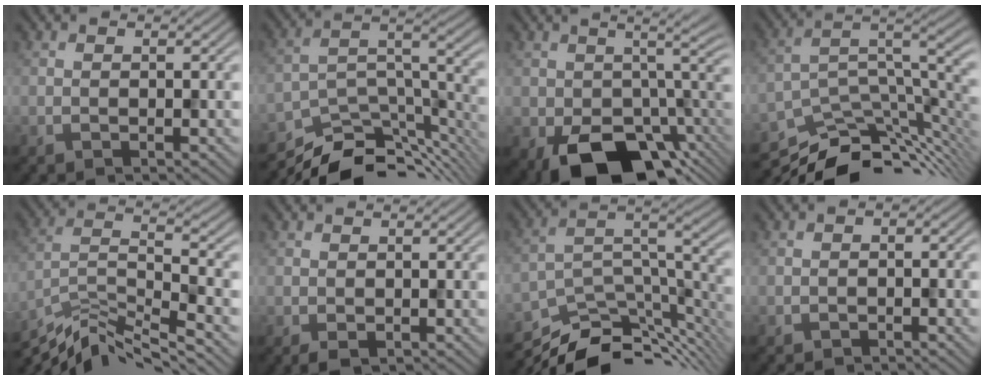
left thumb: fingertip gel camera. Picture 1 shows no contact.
{"total": 11.2, "force": [-9.2, 3.4, 5.4], "torque": [-0.096, -0.008, -0.157]}
{"total": 16.2, "force": [-4.0, 9.1, 12.9], "torque": [-0.174, -0.047, -0.020]}
{"total": 10.7, "force": [-7.8, 3.3, 6.4], "torque": [-0.108, -0.002, -0.133]}
{"total": 10.3, "force": [-8.1, 1.9, 6.1], "torque": [-0.114, 0.001, -0.156]}
{"total": 1.3, "force": [-0.6, 0.9, 0.8], "torque": [-0.022, -0.008, -0.011]}
{"total": 11.4, "force": [-8.6, 3.8, 6.4], "torque": [-0.113, -0.005, -0.144]}
{"total": 1.7, "force": [-1.2, 1.0, 0.6], "torque": [-0.013, 0.001, -0.028]}